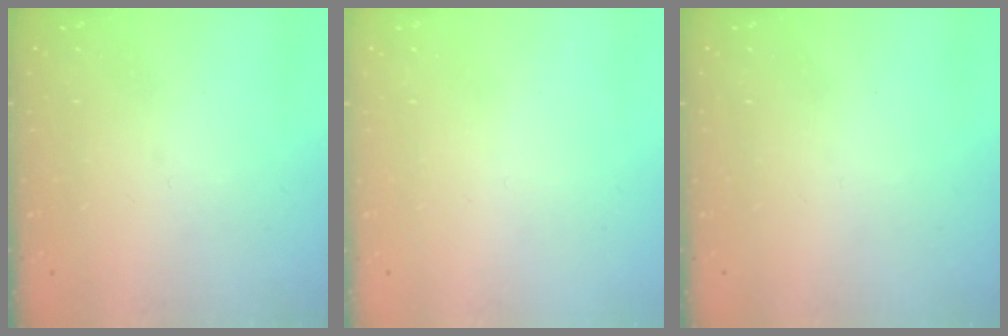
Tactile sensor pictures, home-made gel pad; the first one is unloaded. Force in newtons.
{"total": 1.8, "press": 1.8, "slide": 0.2}
{"total": 1.7, "press": 1.6, "slide": 0.1}